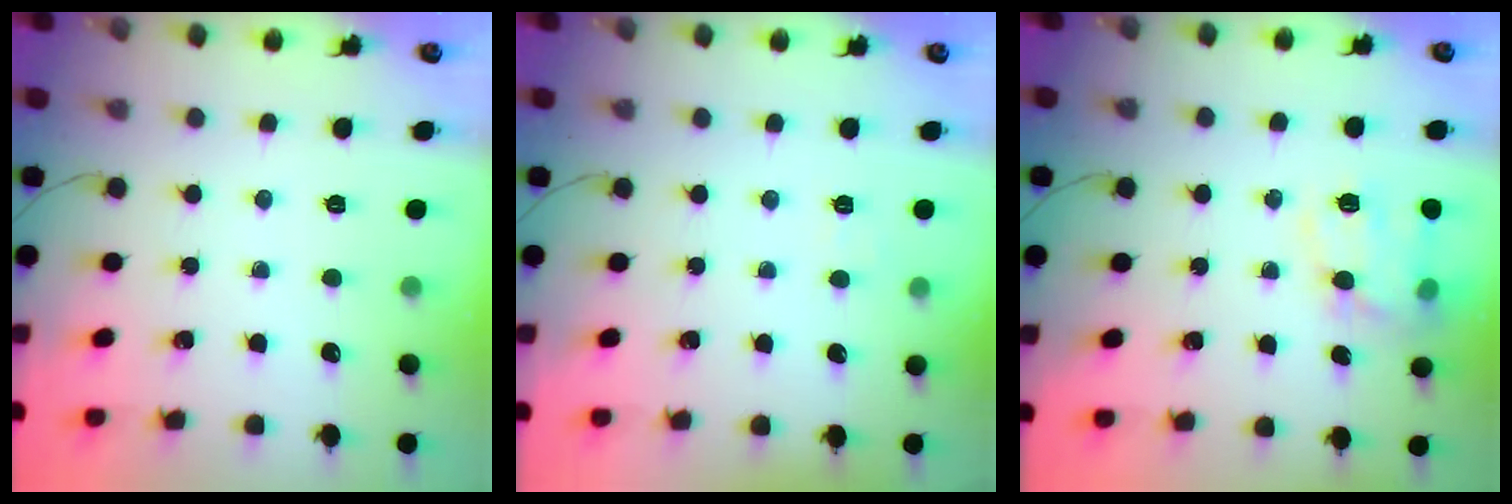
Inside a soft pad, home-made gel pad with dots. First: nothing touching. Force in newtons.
{"total": 3.5, "press": 3.4, "slide": 1.0}
{"total": 13.3, "press": 13.3, "slide": 0.6}